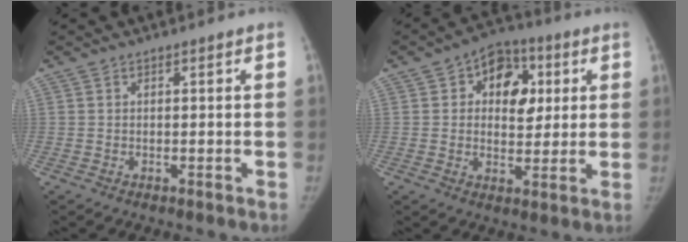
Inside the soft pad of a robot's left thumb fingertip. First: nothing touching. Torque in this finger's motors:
{"motor_torque": [-0.48, 0.65, 0.54, 0.38, 0.00]}